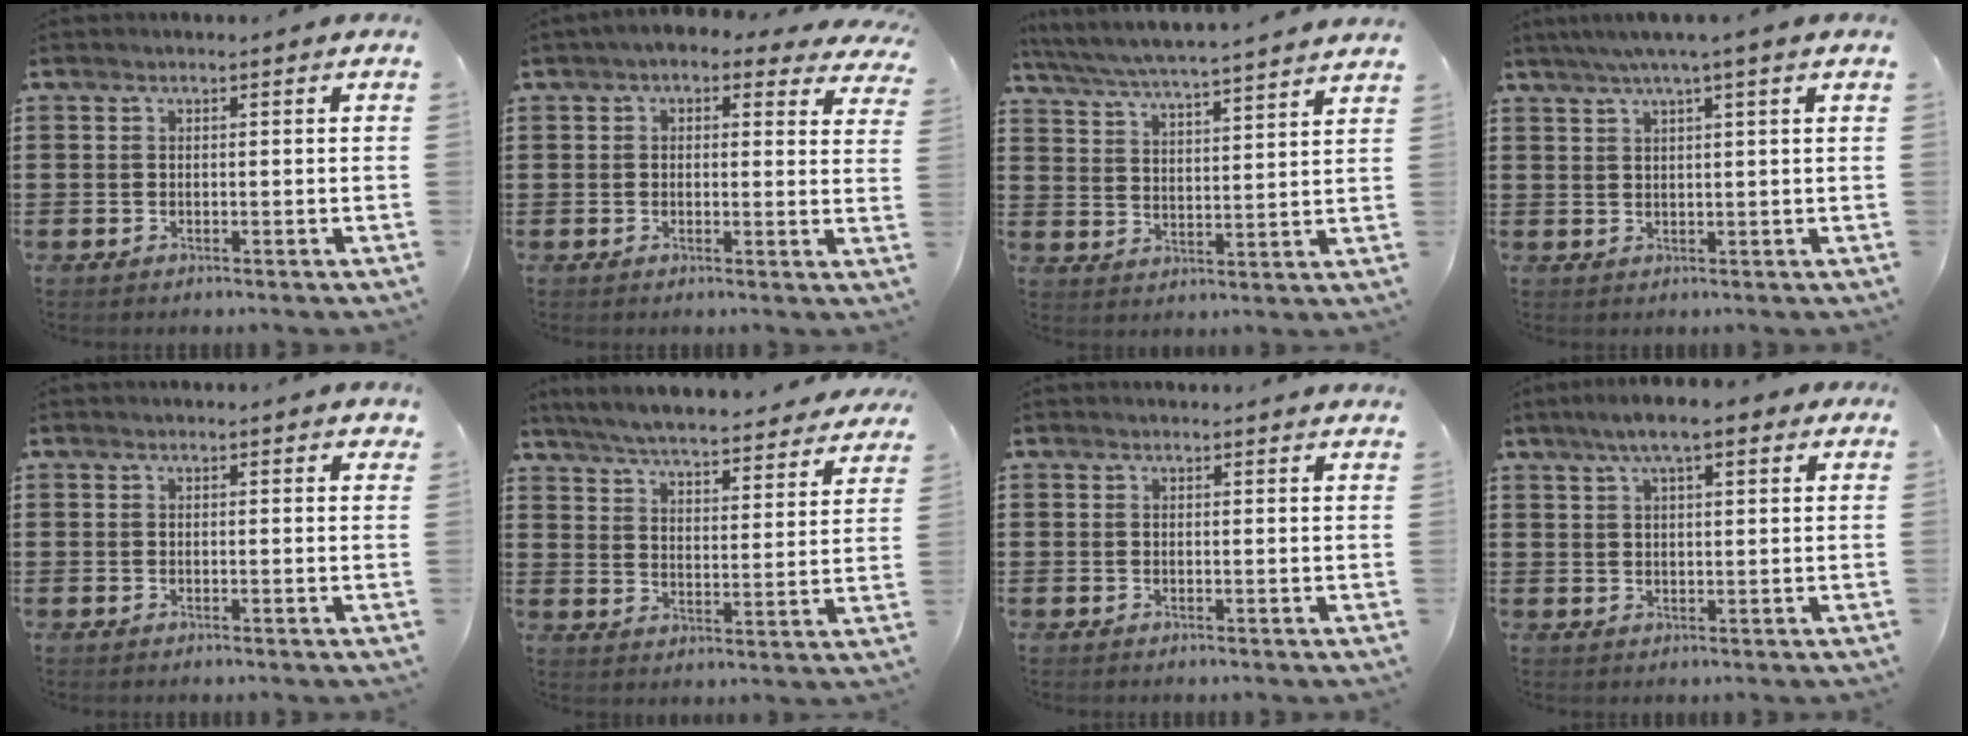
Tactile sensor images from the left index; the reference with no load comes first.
{"total": 2.7, "force": [1.7, 1.3, 1.6], "torque": [-0.039, 0.002, 0.028]}
{"total": 5.2, "force": [5.0, -0.8, 1.5], "torque": [-0.051, -0.037, 0.081]}
{"total": 3.1, "force": [1.9, -0.5, 2.4], "torque": [-0.050, 0.002, 0.031]}
{"total": 0.6, "force": [0.4, 0.1, 0.4], "torque": [-0.009, 0.001, 0.008]}
{"total": 5.5, "force": [5.3, -0.4, 1.2], "torque": [-0.050, -0.038, 0.089]}
{"total": 0.8, "force": [0.8, 0.0, 0.2], "torque": [-0.004, -0.002, 0.015]}
{"total": 5.9, "force": [3.8, 1.1, 4.4], "torque": [-0.093, 0.009, 0.066]}